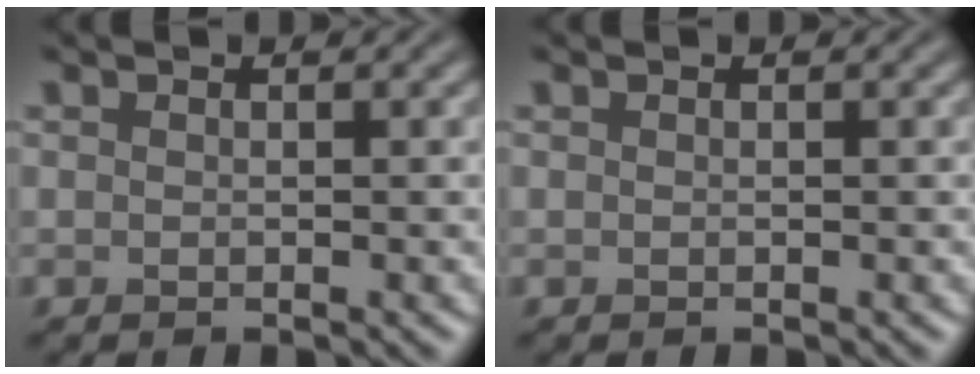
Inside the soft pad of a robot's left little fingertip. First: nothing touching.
{"total": 0.0}